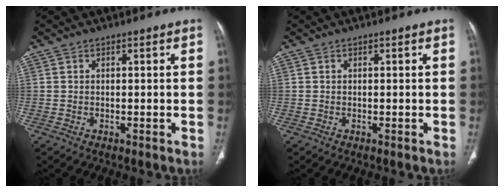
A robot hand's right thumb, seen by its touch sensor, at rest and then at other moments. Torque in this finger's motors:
{"motor_torque": [-0.11, 0.37, 0.06, -0.12, -0.01]}